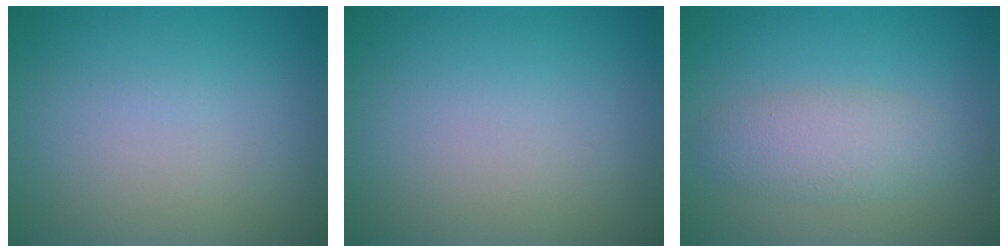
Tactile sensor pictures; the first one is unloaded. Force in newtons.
{"total": 0.0}
{"total": 3.1, "press": 3.1, "slide": 0.0}